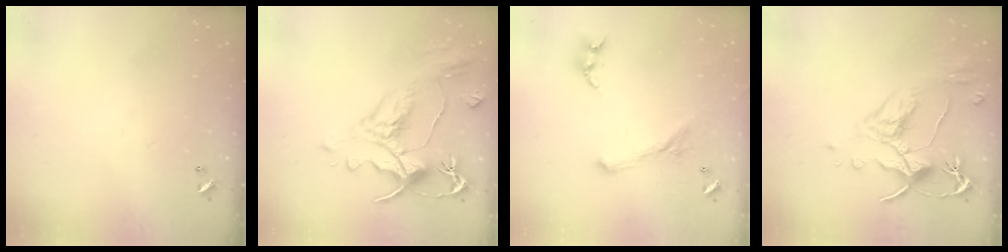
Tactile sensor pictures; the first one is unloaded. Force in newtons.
{"total": 1.6, "press": 0.0, "slide": 1.6}
{"total": 1.6, "press": 1.5, "slide": 0.4}
{"total": 2.5, "press": 2.1, "slide": 1.4}